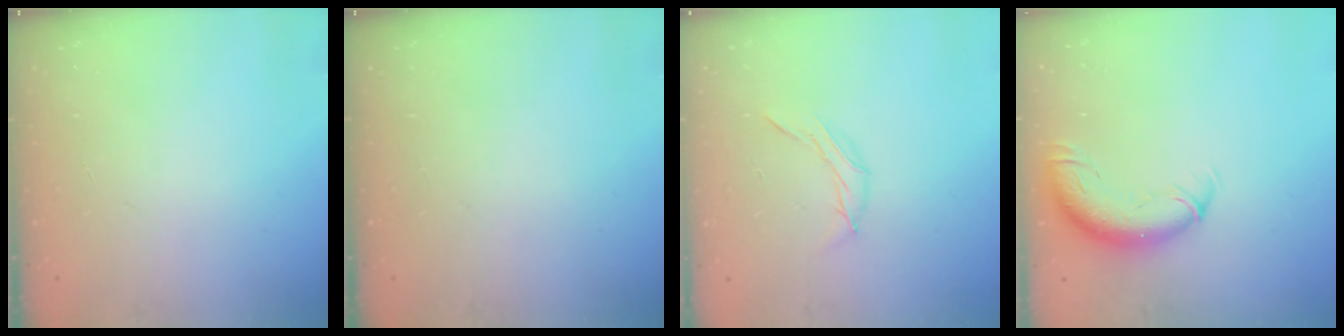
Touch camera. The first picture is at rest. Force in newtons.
{"total": 0.0}
{"total": 6.3, "press": 6.2, "slide": 1.0}
{"total": 12.1, "press": 11.7, "slide": 3.1}